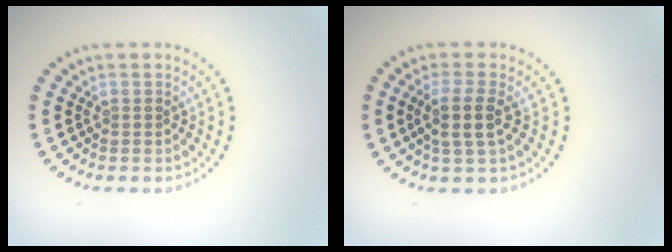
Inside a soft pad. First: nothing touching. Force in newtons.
{"total": 2.8, "press": 2.4, "slide": 1.4}